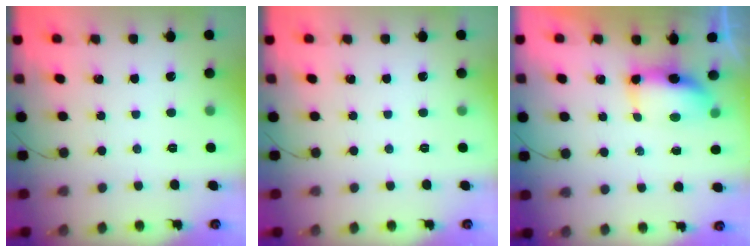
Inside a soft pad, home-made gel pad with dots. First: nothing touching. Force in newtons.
{"total": 0.0}
{"total": 7.0, "press": 7.0, "slide": 0.5}